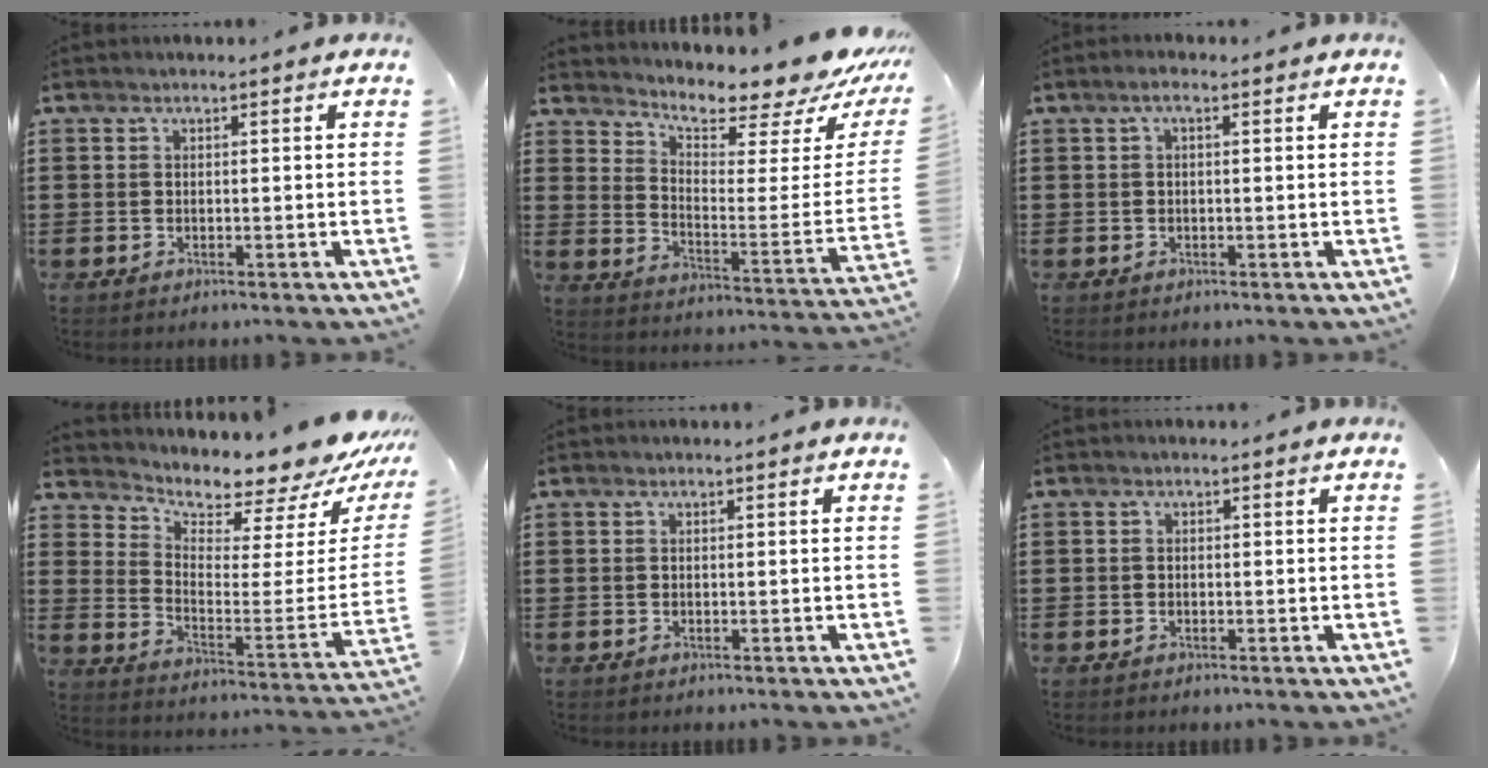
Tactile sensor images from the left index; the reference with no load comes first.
{"total": 7.5, "force": [6.7, 1.7, 2.8], "torque": [-0.065, -0.062, 0.111]}
{"total": 1.3, "force": [-0.2, 0.4, 1.3], "torque": [-0.025, 0.001, -0.005]}
{"total": 6.3, "force": [5.9, 1.6, 1.5], "torque": [-0.049, -0.066, 0.098]}
{"total": 0.0}
{"total": 0.6, "force": [-0.4, 0.4, 0.2], "torque": [-0.005, -0.001, -0.008]}